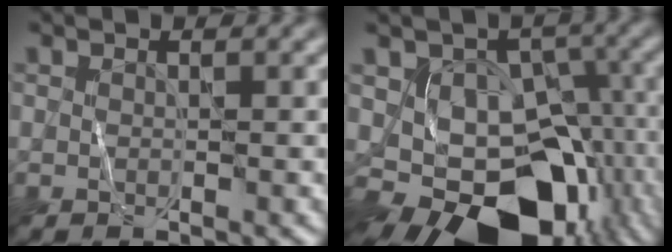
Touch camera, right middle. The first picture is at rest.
{"total": 13.9, "force": [-6.0, 9.4, 8.3], "torque": [-0.115, -0.015, -0.081]}